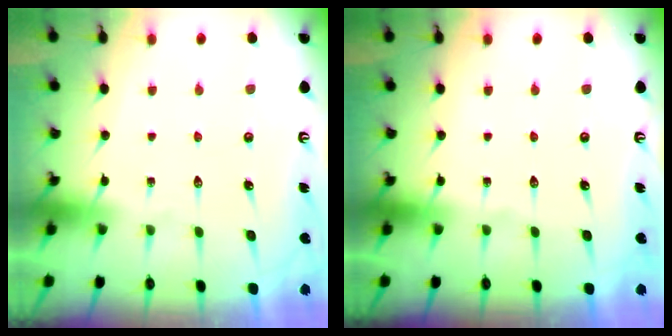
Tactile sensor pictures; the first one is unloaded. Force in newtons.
{"total": 0.0}